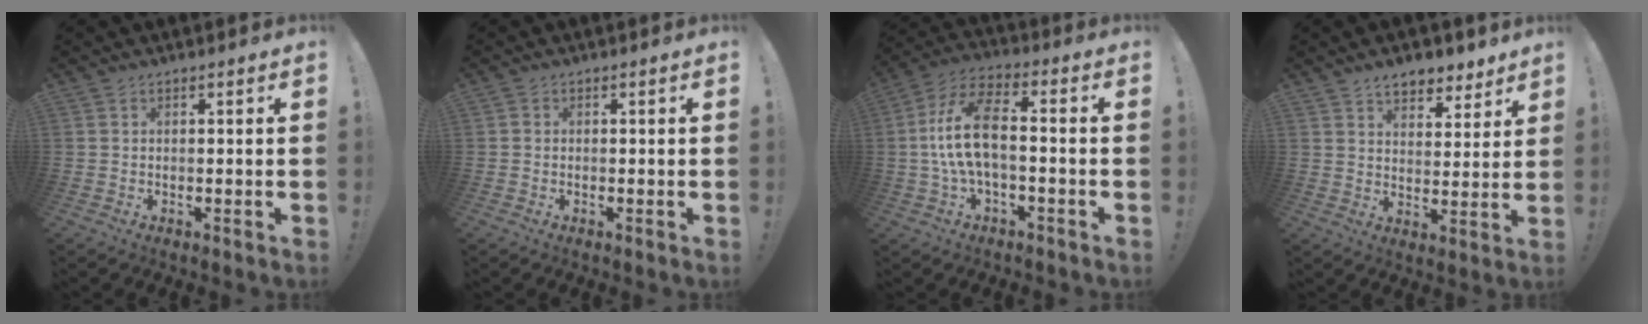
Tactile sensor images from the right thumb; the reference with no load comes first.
{"total": 0.6, "force": [-0.1, 0.6, 0.0], "torque": [0.000, 0.003, -0.002]}
{"total": 13.4, "force": [-0.9, 5.8, 12.1], "torque": [-0.235, 0.003, -0.019]}
{"total": 8.1, "force": [6.2, 4.1, 3.2], "torque": [-0.043, -0.036, 0.114]}